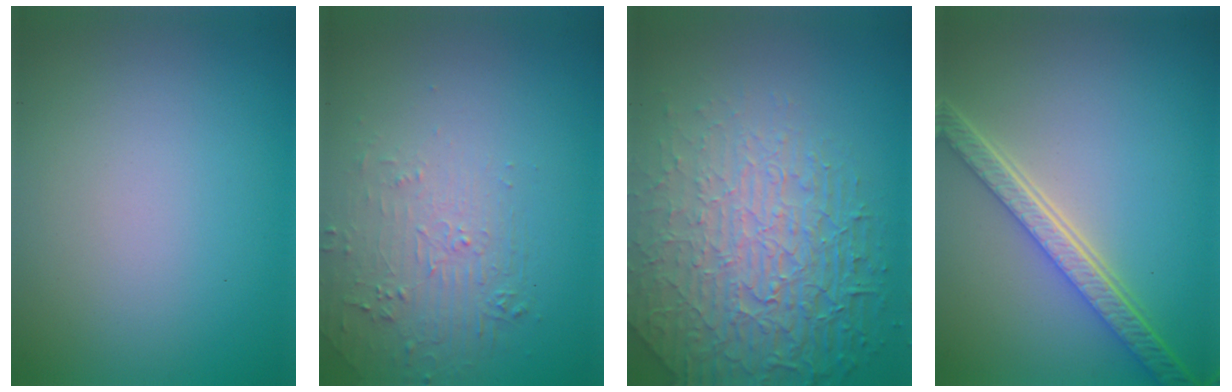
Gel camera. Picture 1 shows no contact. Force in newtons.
{"total": 2.1, "press": 0.9, "slide": 1.9}
{"total": 7.8, "press": 5.9, "slide": 5.1}
{"total": 5.4, "press": 4.0, "slide": 3.6}